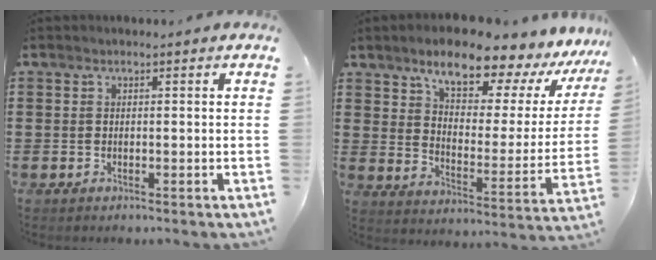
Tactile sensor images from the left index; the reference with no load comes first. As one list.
[{"total": 10.5, "force": [8.5, 3.3, 5.1], "torque": [-0.100, -0.058, 0.143]}]